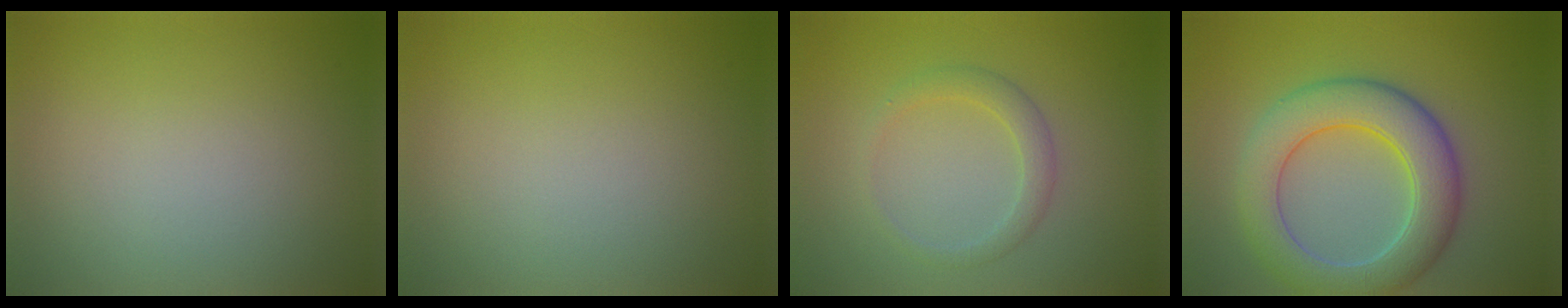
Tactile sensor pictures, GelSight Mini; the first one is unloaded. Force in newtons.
{"total": 0.0}
{"total": 2.0, "press": 2.0, "slide": 0.1}
{"total": 7.4, "press": 7.3, "slide": 0.3}